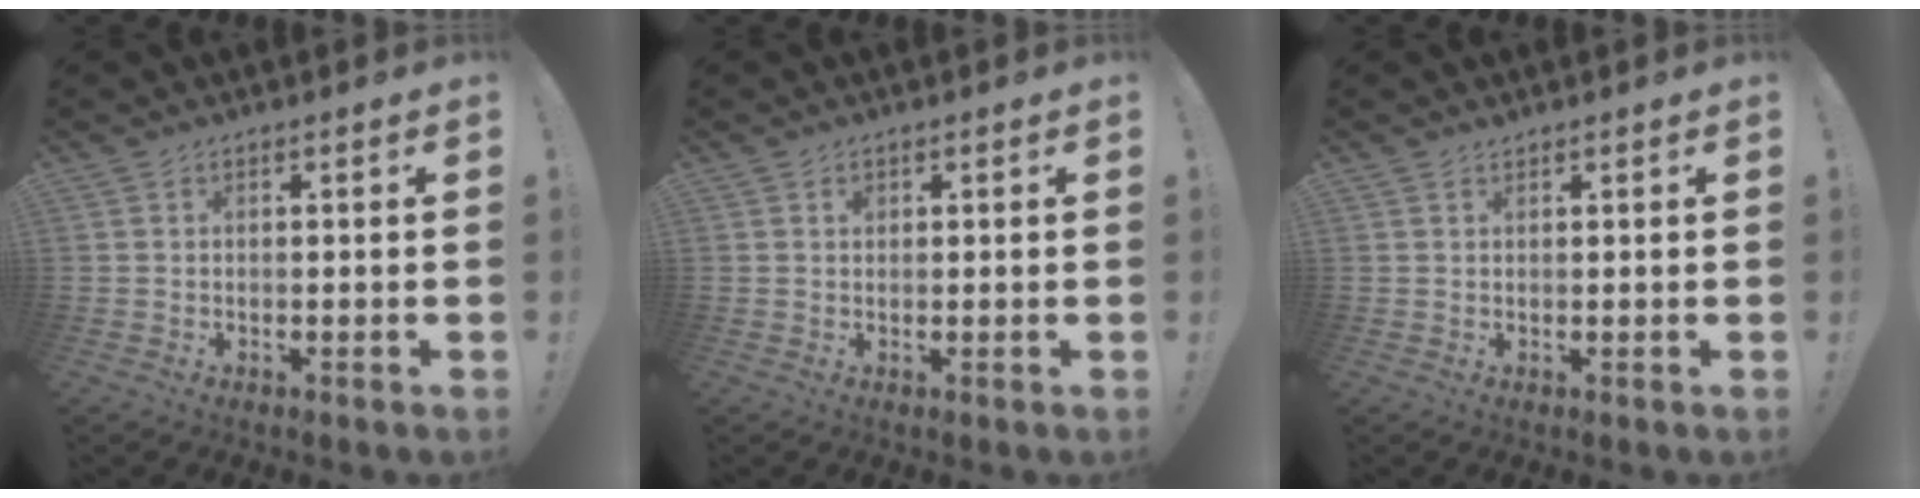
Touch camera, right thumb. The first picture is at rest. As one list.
[{"total": 0.8, "force": [0.3, 0.6, 0.3], "torque": [0.003, -0.004, 0.004]}, {"total": 0.9, "force": [0.8, 0.4, 0.2], "torque": [0.001, -0.004, 0.016]}]